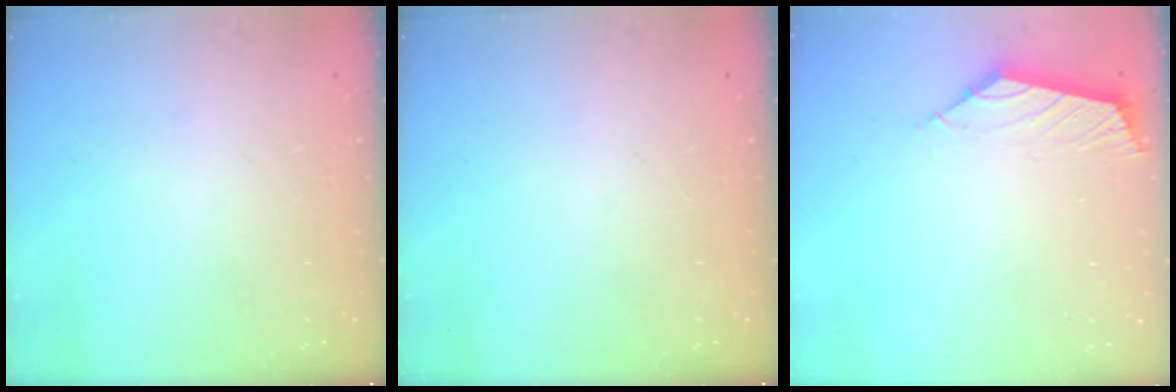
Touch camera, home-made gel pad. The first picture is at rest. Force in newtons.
{"total": 0.0}
{"total": 2.8, "press": 2.7, "slide": 0.7}